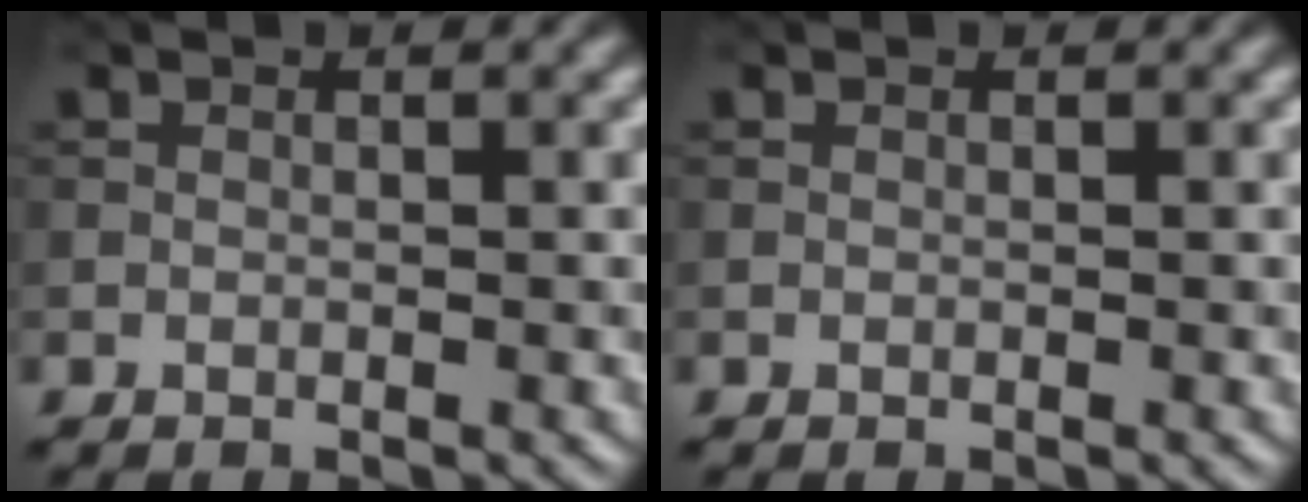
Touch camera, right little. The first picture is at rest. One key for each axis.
{"total": 0.0}